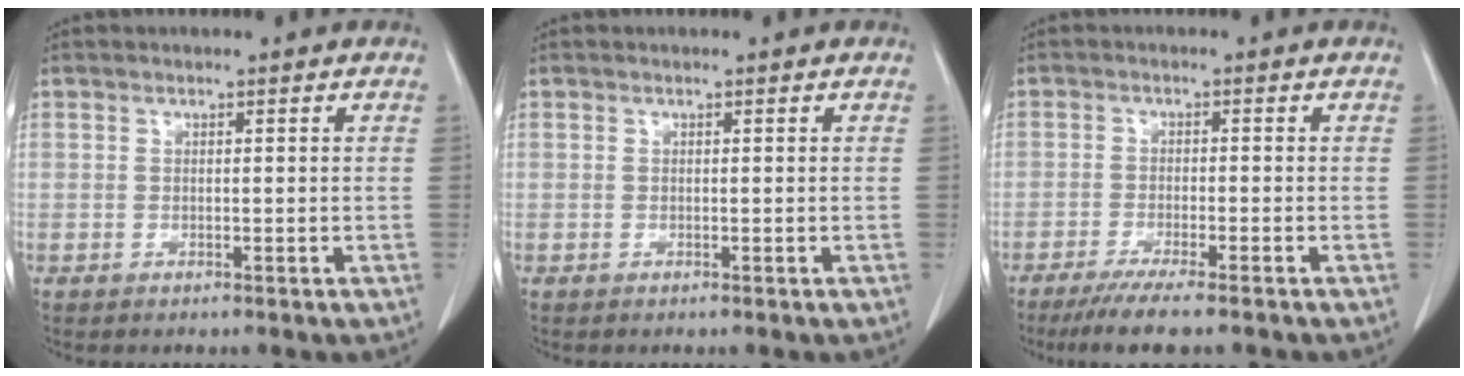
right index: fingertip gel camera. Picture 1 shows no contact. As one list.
[{"total": 0.0}, {"total": 7.2, "force": [-5.8, 0.0, 4.4], "torque": [-0.065, -0.017, -0.092]}]